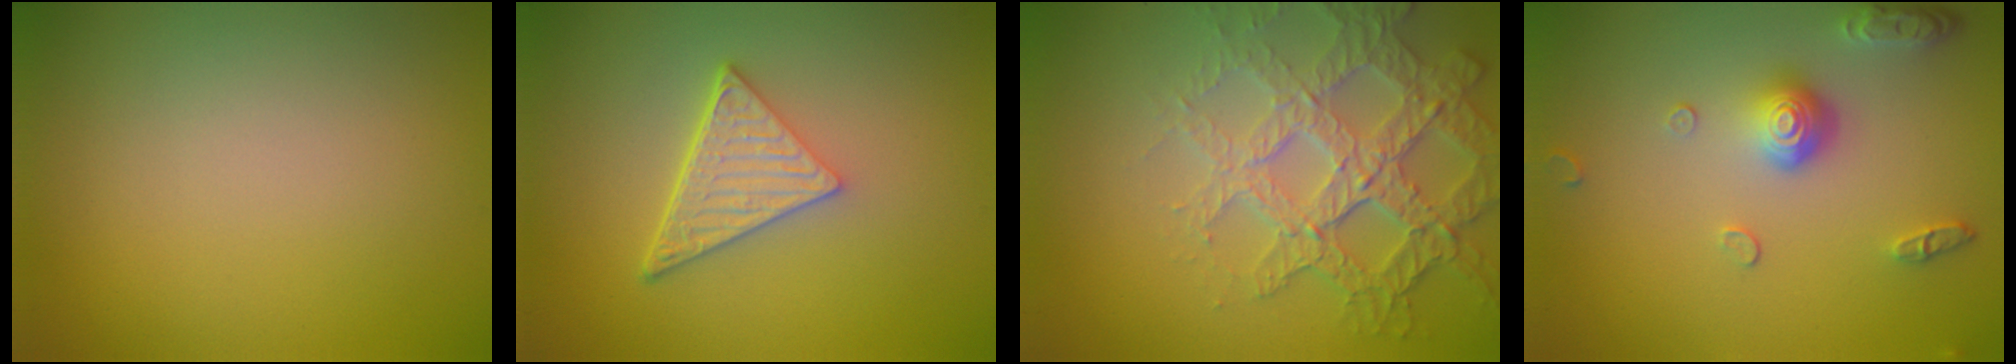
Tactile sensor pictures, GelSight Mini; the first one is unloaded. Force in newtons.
{"total": 4.7, "press": 3.3, "slide": 3.3}
{"total": 6.7, "press": 5.2, "slide": 4.2}
{"total": 3.8, "press": 2.9, "slide": 2.4}